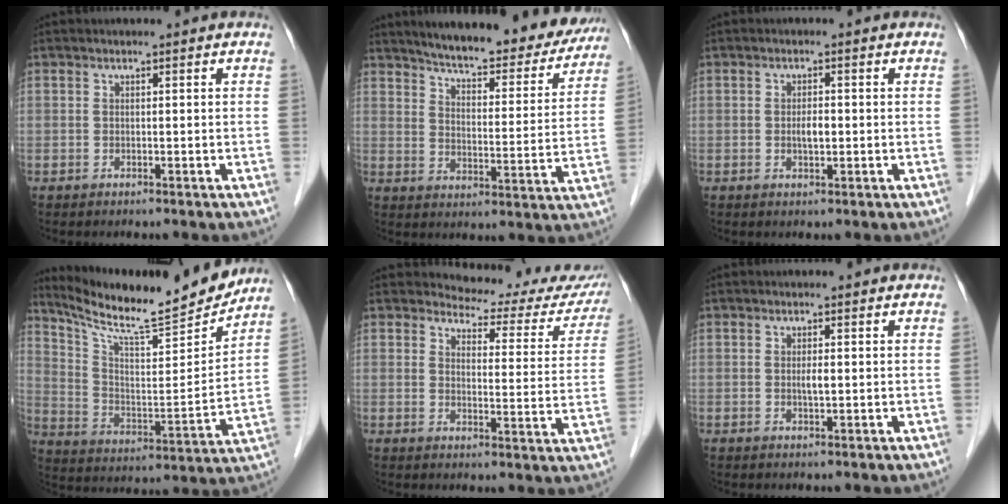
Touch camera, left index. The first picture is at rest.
{"total": 21.3, "force": [18.9, 4.7, 8.6], "torque": [-0.111, -0.023, 0.238]}
{"total": 2.1, "force": [-0.2, 0.8, 1.9], "torque": [-0.035, 0.000, -0.004]}
{"total": 19.7, "force": [17.8, 1.1, 8.3], "torque": [-0.149, -0.033, 0.281]}
{"total": 13.3, "force": [12.8, 3.0, 1.6], "torque": [0.005, -0.048, 0.126]}
{"total": 1.4, "force": [0.0, 0.3, 1.3], "torque": [-0.024, -0.002, 0.000]}